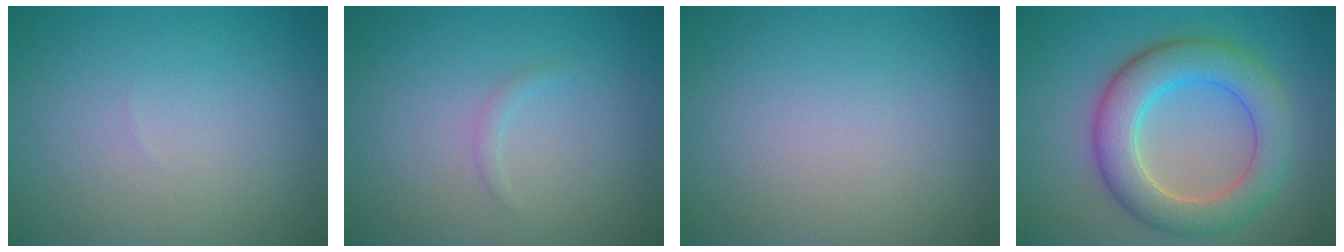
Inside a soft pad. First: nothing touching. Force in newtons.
{"total": 0.7, "press": 0.7, "slide": 0.1}
{"total": 0.0}
{"total": 6.8, "press": 6.8, "slide": 0.2}